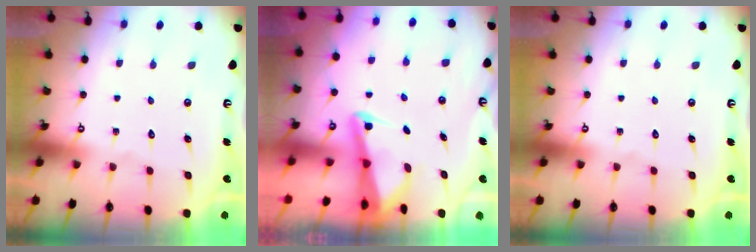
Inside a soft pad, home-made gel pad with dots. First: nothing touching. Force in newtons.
{"total": 2.5, "press": 2.5, "slide": 0.4}
{"total": 0.0}